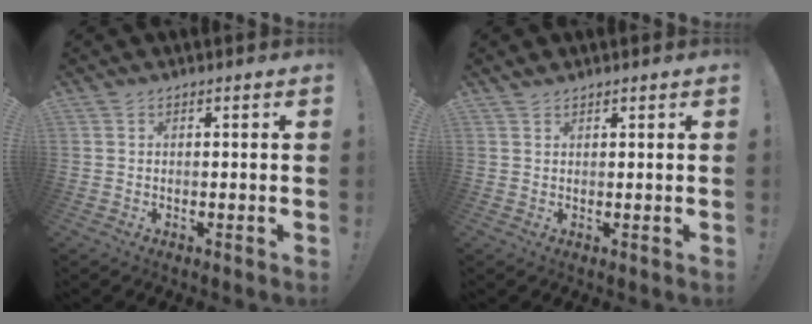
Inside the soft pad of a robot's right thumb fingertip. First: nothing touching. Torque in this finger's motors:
{"motor_torque": [-0.17, 0.39, 0.77, 0.75, 0.05]}